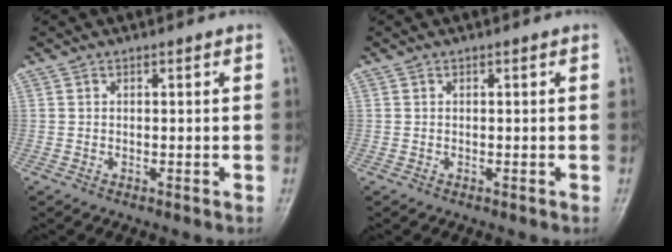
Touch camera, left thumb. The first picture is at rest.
{"total": 0.0}